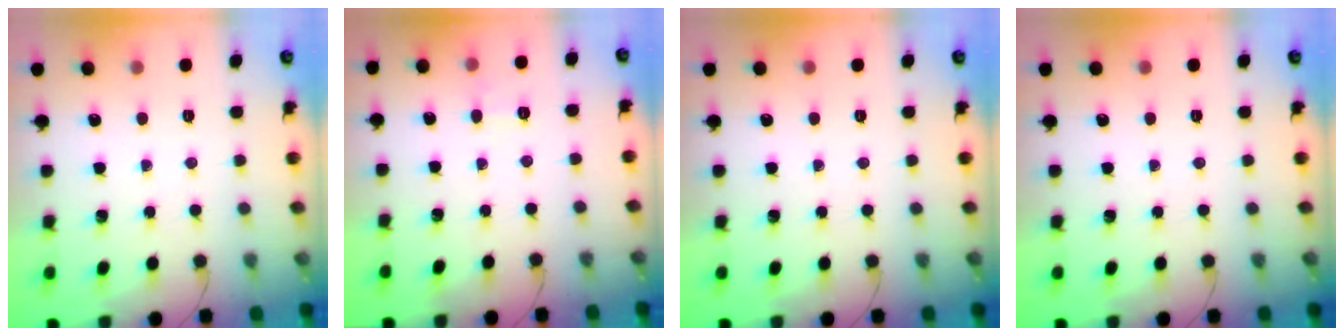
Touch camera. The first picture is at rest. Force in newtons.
{"total": 4.7, "press": 4.5, "slide": 1.4}
{"total": 0.0}
{"total": 0.0}